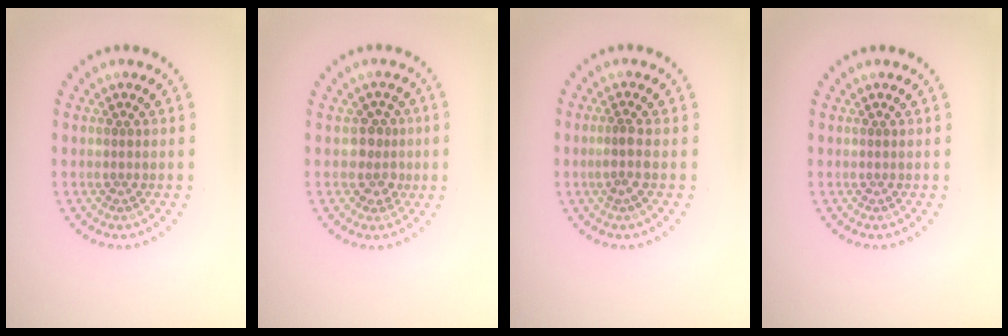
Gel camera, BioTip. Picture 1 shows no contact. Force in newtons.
{"total": 2.2, "press": 1.8, "slide": 1.2}
{"total": 1.6, "press": 1.1, "slide": 1.1}
{"total": 0.0}